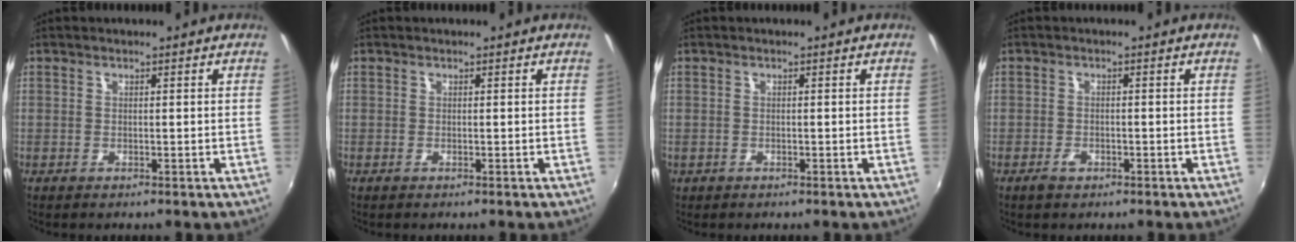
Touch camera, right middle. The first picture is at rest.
{"total": 0.0}
{"total": 0.7, "force": [-0.3, 0.7, 0.2], "torque": [-0.006, -0.003, -0.002]}
{"total": 1.9, "force": [-1.3, 1.1, 1.0], "torque": [-0.021, -0.002, -0.023]}